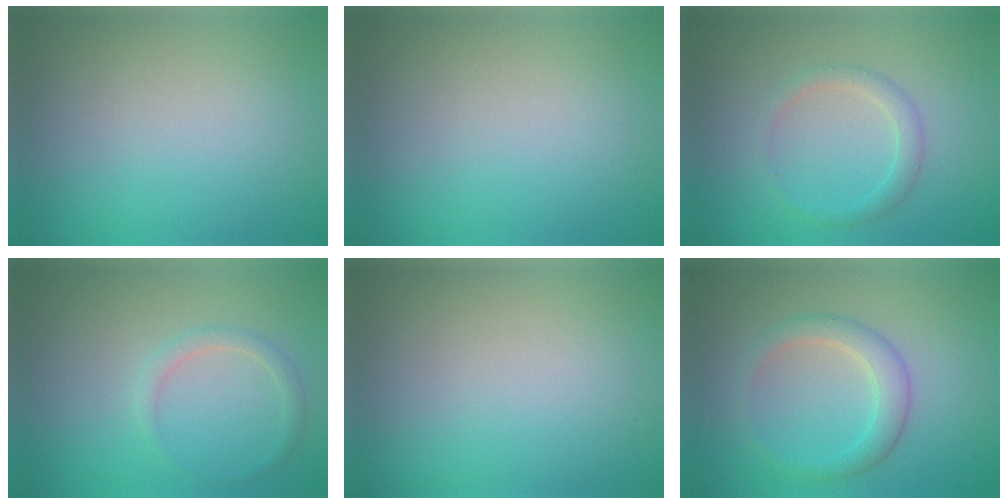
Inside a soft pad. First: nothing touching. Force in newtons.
{"total": 0.0}
{"total": 1.7, "press": 1.7, "slide": 0.0}
{"total": 1.3, "press": 1.3, "slide": 0.1}
{"total": 0.0}
{"total": 2.6, "press": 2.6, "slide": 0.1}